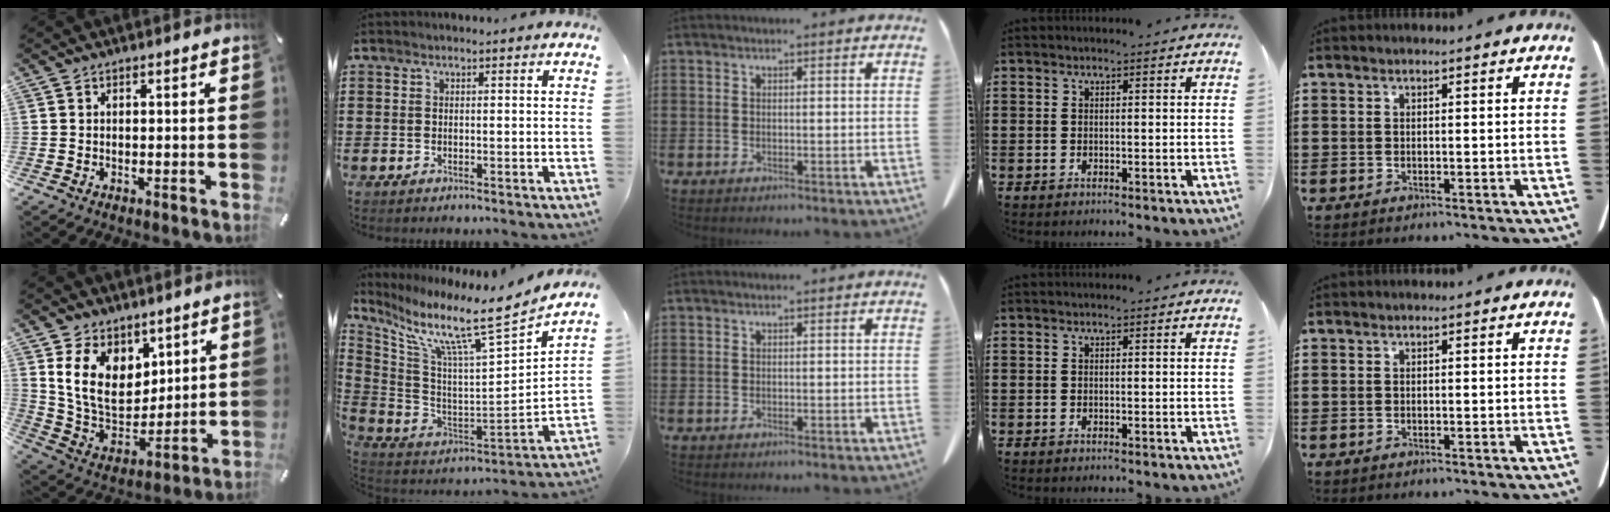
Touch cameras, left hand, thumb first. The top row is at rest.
{"thumb": {"total": 13.9, "force": [5.8, 10.5, 6.9], "torque": [-0.146, -0.034, 0.115]}, "index": {"total": 9.6, "force": [7.4, 0.4, 6.1], "torque": [-0.134, -0.070, 0.108]}}